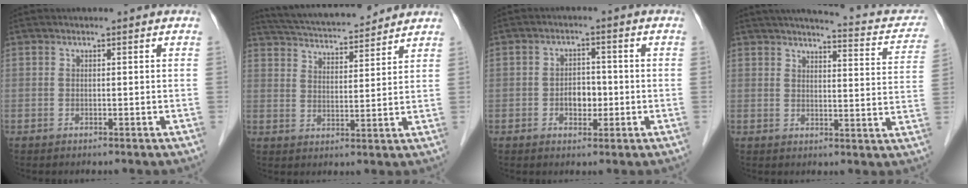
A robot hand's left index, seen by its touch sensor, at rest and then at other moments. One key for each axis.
{"total": 13.7, "fx": 12.7, "fy": 1.9, "fz": 4.8, "tx": -0.088, "ty": 0.020, "tz": 0.200}
{"total": 3.6, "fx": -1.0, "fy": 2.4, "fz": 2.6, "tx": -0.041, "ty": 0.004, "tz": -0.015}
{"total": 14.0, "fx": 11.5, "fy": 3.4, "fz": 7.2, "tx": -0.076, "ty": 0.001, "tz": 0.114}